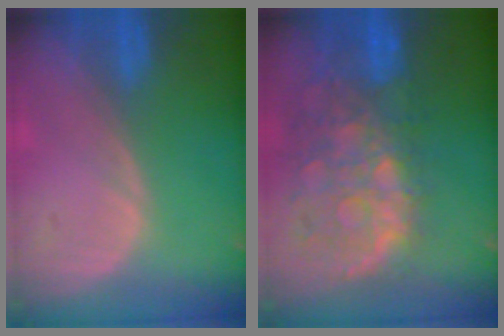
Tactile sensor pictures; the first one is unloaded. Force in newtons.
{"total": 11.2, "press": 9.8, "slide": 5.5}